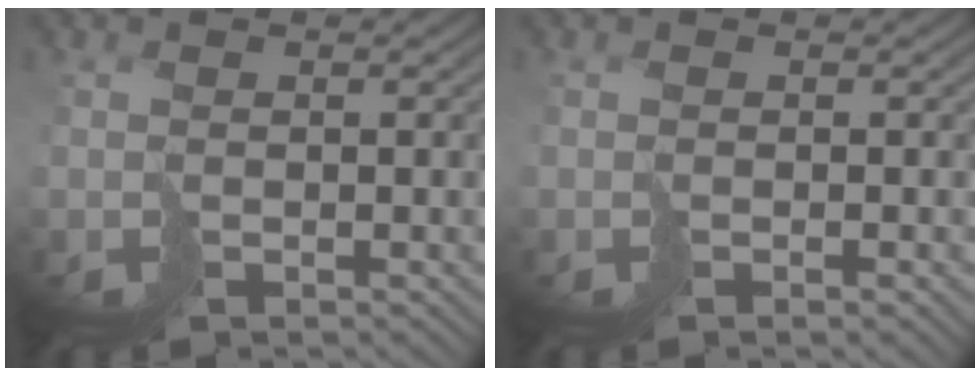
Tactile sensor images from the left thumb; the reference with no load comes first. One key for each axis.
{"total": 1.2, "fx": -0.4, "fy": 0.1, "fz": 1.2, "tx": -0.019, "ty": 0.000, "tz": -0.009}